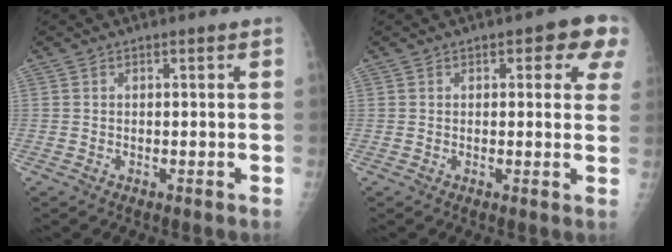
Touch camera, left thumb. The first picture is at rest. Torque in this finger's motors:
{"motor_torque": [-0.30, 0.26, -0.12, -0.07, 0.09]}